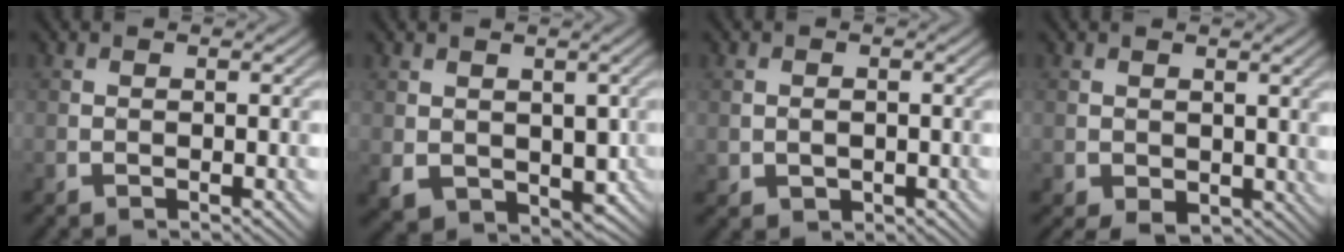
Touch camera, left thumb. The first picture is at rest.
{"total": 5.6, "force": [-0.1, 4.7, 3.0], "torque": [-0.074, -0.034, 0.013]}
{"total": 1.8, "force": [-0.4, 1.5, 0.9], "torque": [-0.018, -0.004, -0.006]}
{"total": 3.5, "force": [-0.8, 2.6, 2.2], "torque": [-0.045, -0.020, -0.013]}